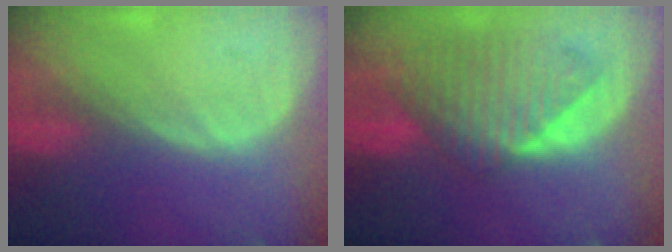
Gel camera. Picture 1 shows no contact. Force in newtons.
{"total": 9.6, "press": 8.5, "slide": 4.5}